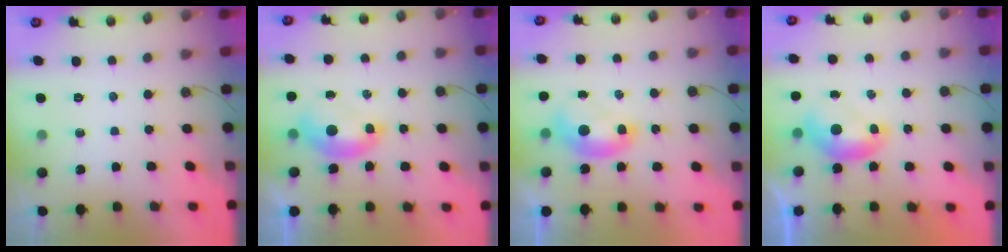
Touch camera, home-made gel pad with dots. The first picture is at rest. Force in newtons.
{"total": 1.7, "press": 1.5, "slide": 0.7}
{"total": 1.2, "press": 1.2, "slide": 0.3}
{"total": 0.0}